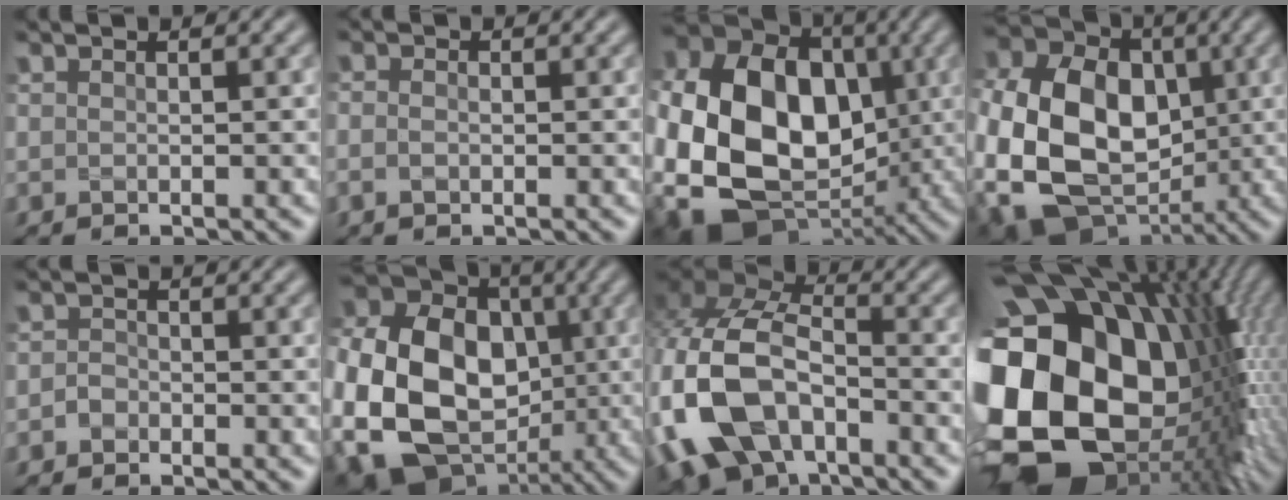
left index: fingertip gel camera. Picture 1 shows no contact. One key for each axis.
{"total": 1.2, "fx": -0.3, "fy": 0.8, "fz": 0.8, "tx": -0.019, "ty": 0.005, "tz": -0.010}
{"total": 18.1, "fx": -1.8, "fy": 14.3, "fz": 10.9, "tx": -0.209, "ty": -0.015, "tz": -0.037}
{"total": 17.4, "fx": -2.4, "fy": 13.4, "fz": 10.9, "tx": -0.234, "ty": -0.017, "tz": -0.050}
{"total": 1.0, "fx": -0.6, "fy": 0.8, "fz": 0.2, "tx": -0.002, "ty": 0.005, "tz": -0.013}
{"total": 20.1, "fx": -2.4, "fy": 16.0, "fz": 11.8, "tx": -0.241, "ty": -0.006, "tz": -0.074}
{"total": 15.1, "fx": -4.9, "fy": 9.6, "fz": 10.5, "tx": -0.275, "ty": -0.012, "tz": -0.100}
{"total": 22.4, "fx": -0.8, "fy": 16.1, "fz": 15.5, "tx": -0.340, "ty": -0.041, "tz": 0.018}